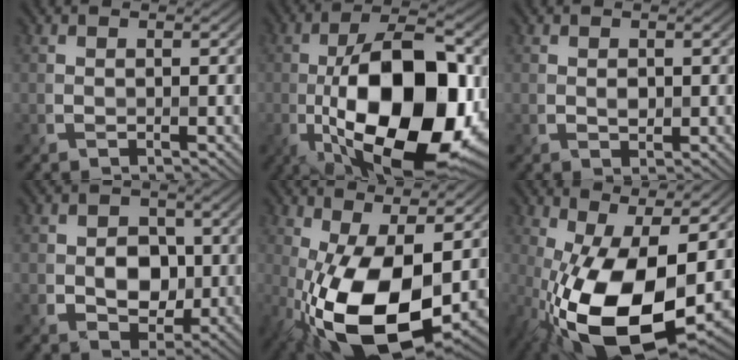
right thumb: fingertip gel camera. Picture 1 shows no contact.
{"total": 18.6, "force": [-3.7, 8.8, 16.0], "torque": [-0.275, -0.005, -0.066]}
{"total": 1.0, "force": [0.1, 0.8, 0.6], "torque": [-0.011, -0.002, 0.003]}
{"total": 4.9, "force": [-0.3, 4.1, 2.6], "torque": [-0.033, -0.003, -0.016]}
{"total": 15.5, "force": [-2.6, 7.6, 13.3], "torque": [-0.255, -0.023, -0.041]}
{"total": 17.0, "force": [-3.5, 7.5, 14.8], "torque": [-0.277, -0.014, -0.058]}